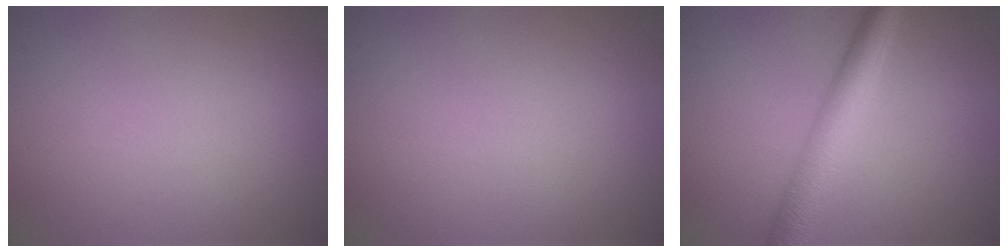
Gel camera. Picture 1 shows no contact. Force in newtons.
{"total": 0.0}
{"total": 4.4, "press": 4.4, "slide": 0.1}